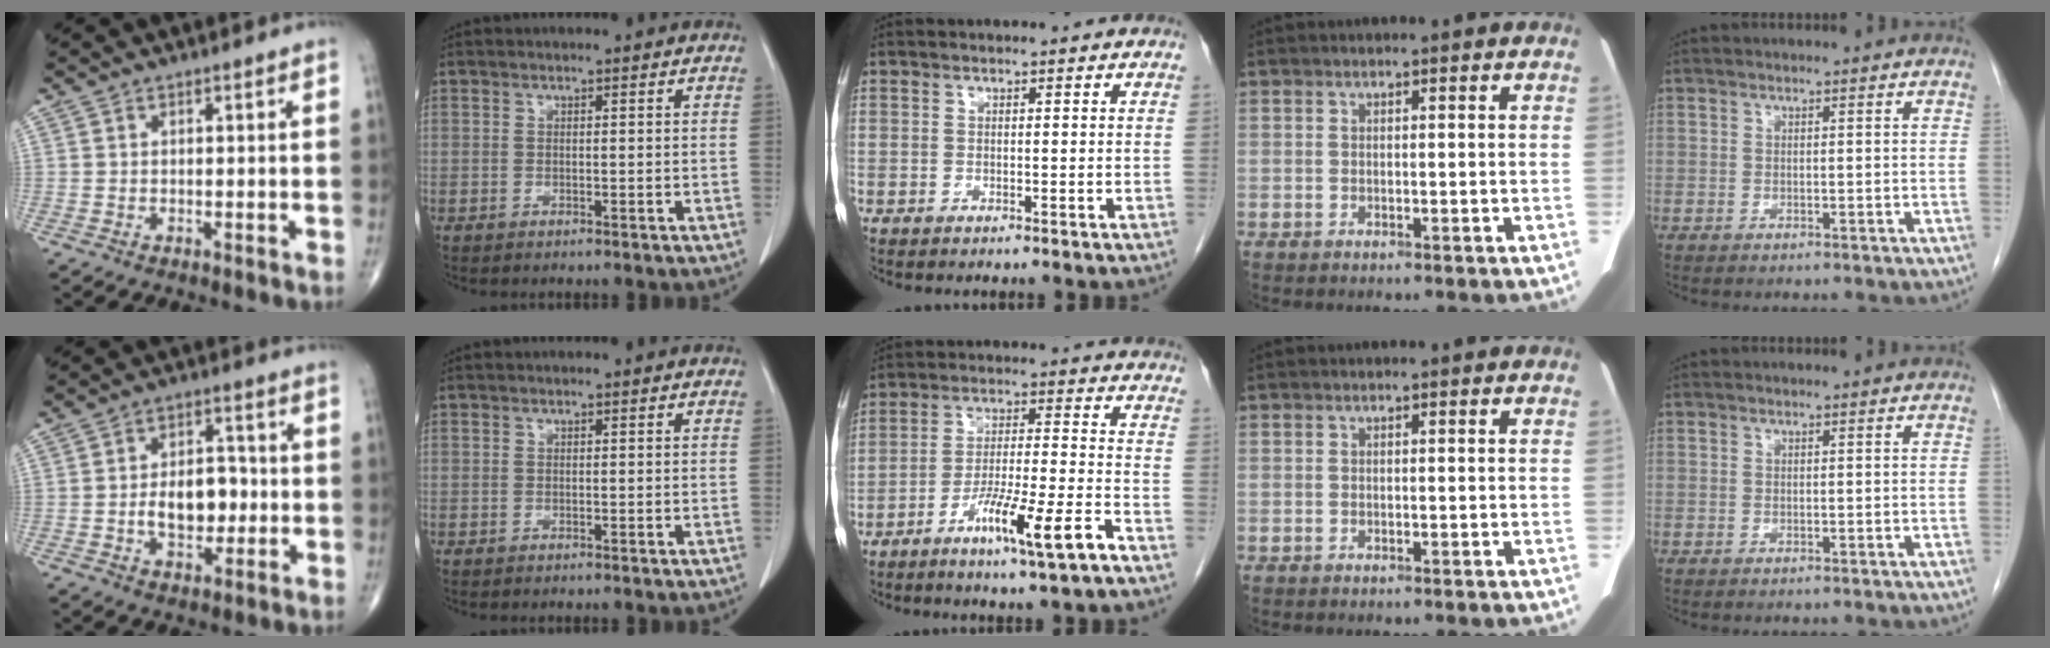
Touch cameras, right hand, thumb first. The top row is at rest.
{"thumb": {"total": 9.5, "force": [-1.2, 5.9, 7.4], "torque": [-0.095, 0.017, -0.020]}, "middle": {"total": 10.0, "force": [-6.0, -0.3, 8.0], "torque": [-0.140, -0.007, -0.103]}}